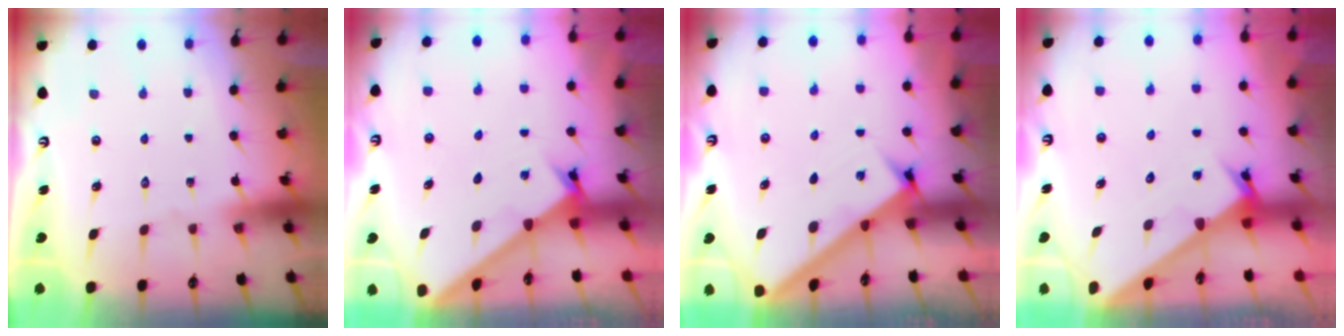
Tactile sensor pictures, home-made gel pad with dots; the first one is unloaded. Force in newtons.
{"total": 1.6, "press": 1.6, "slide": 0.2}
{"total": 2.6, "press": 2.6, "slide": 0.3}
{"total": 2.9, "press": 2.9, "slide": 0.1}